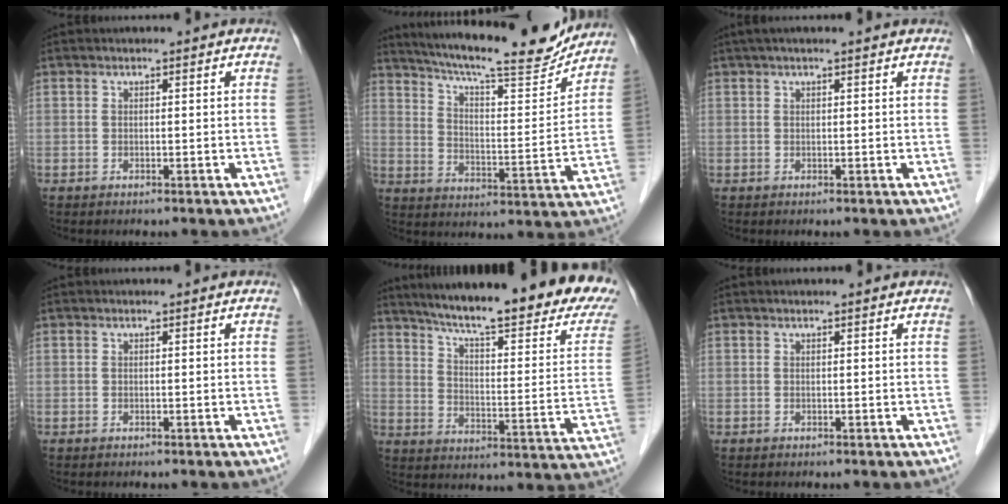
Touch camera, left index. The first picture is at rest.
{"total": 19.8, "force": [17.9, 2.0, 8.2], "torque": [-0.136, -0.023, 0.253]}
{"total": 4.7, "force": [3.8, -0.1, 2.8], "torque": [-0.039, 0.034, 0.051]}
{"total": 0.0}
{"total": 27.2, "force": [22.3, 2.3, 15.5], "torque": [-0.231, -0.064, 0.289]}
{"total": 1.0, "force": [0.9, -0.1, 0.5], "torque": [-0.007, 0.009, 0.012]}